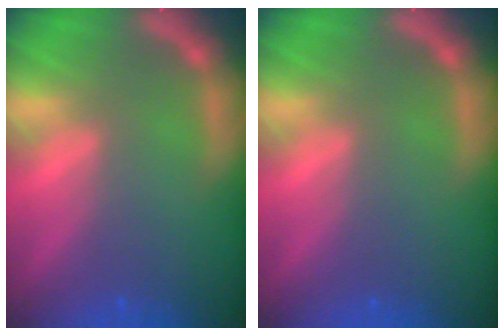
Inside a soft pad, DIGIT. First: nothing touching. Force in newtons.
{"total": 0.0}